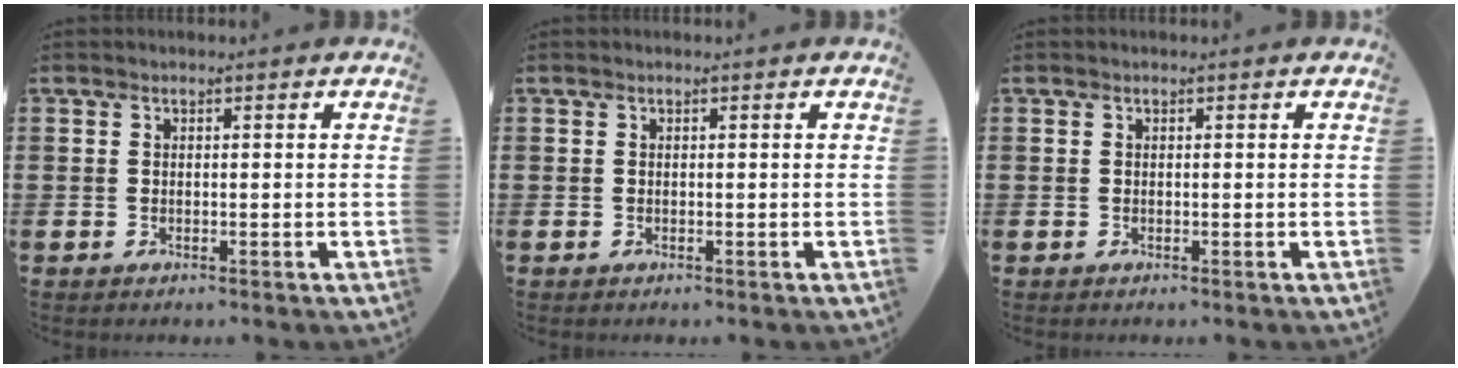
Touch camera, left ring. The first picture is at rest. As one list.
[{"total": 0.0}, {"total": 0.0}]